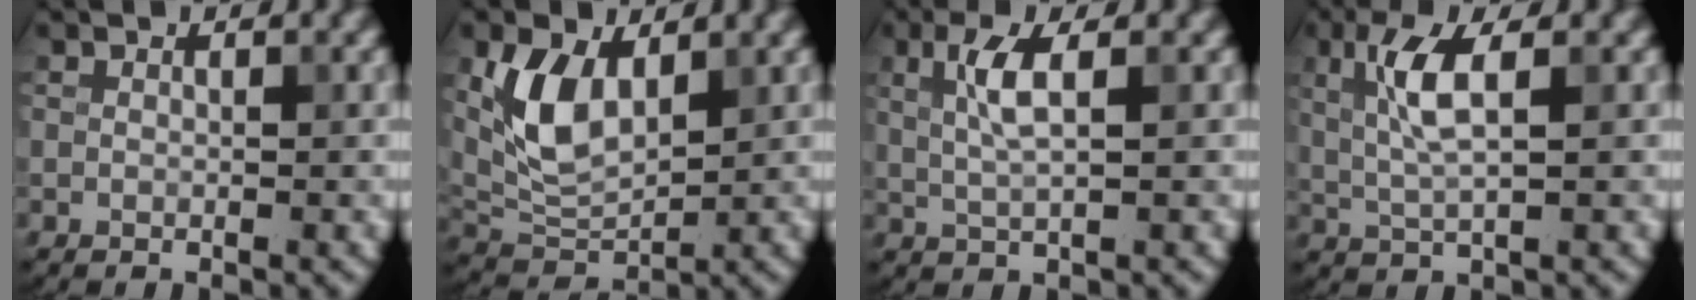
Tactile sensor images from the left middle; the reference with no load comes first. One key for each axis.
{"total": 6.0, "fx": 1.9, "fy": 3.5, "fz": 4.5, "tx": -0.100, "ty": 0.000, "tz": 0.040}
{"total": 3.1, "fx": 0.9, "fy": 0.8, "fz": 2.9, "tx": -0.061, "ty": 0.004, "tz": 0.017}
{"total": 4.1, "fx": 1.0, "fy": 1.0, "fz": 3.8, "tx": -0.086, "ty": 0.003, "tz": 0.021}